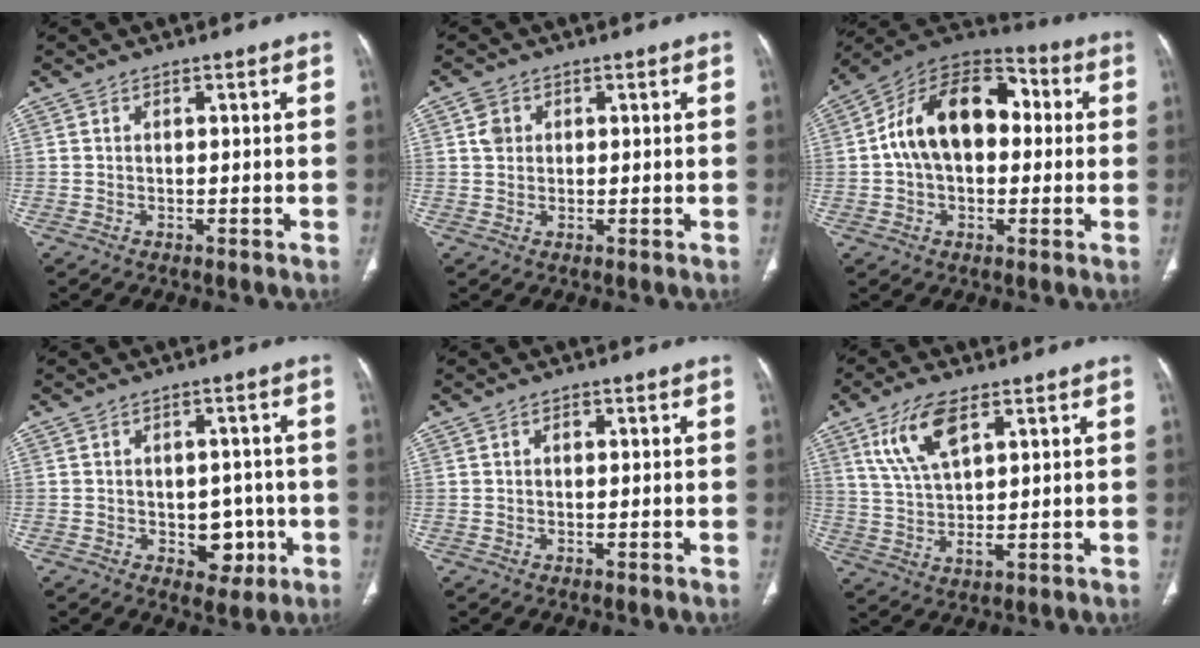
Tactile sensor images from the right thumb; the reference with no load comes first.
{"total": 2.7, "force": [0.9, 2.3, 1.2], "torque": [-0.013, -0.001, 0.017]}
{"total": 18.0, "force": [1.7, 11.7, 13.5], "torque": [-0.197, 0.042, 0.019]}
{"total": 6.3, "force": [-1.6, 4.5, 4.0], "torque": [-0.016, 0.009, -0.013]}
{"total": 0.8, "force": [0.4, 0.5, 0.6], "torque": [-0.007, 0.004, 0.004]}
{"total": 10.0, "force": [4.9, 4.0, 7.8], "torque": [-0.156, -0.017, 0.103]}